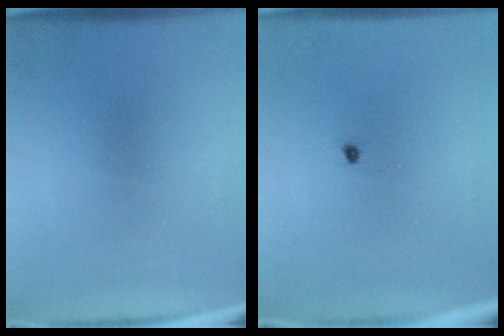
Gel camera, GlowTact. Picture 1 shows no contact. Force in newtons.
{"total": 0.6}